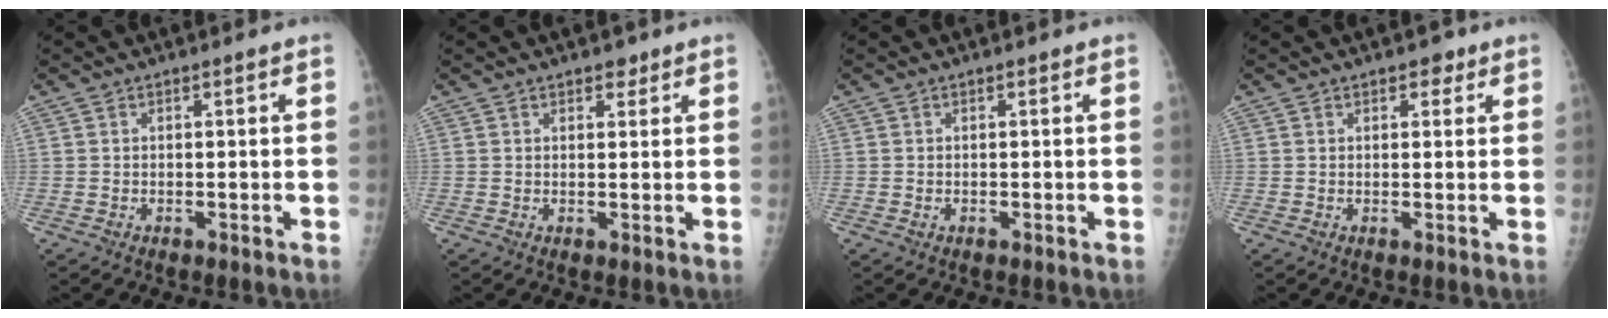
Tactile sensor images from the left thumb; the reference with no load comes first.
{"total": 2.0, "force": [1.4, 1.1, 0.9], "torque": [0.002, -0.007, 0.016]}
{"total": 0.5, "force": [-0.1, 0.4, 0.3], "torque": [-0.003, 0.000, -0.001]}
{"total": 2.3, "force": [1.4, 1.4, 1.2], "torque": [-0.001, -0.004, 0.015]}